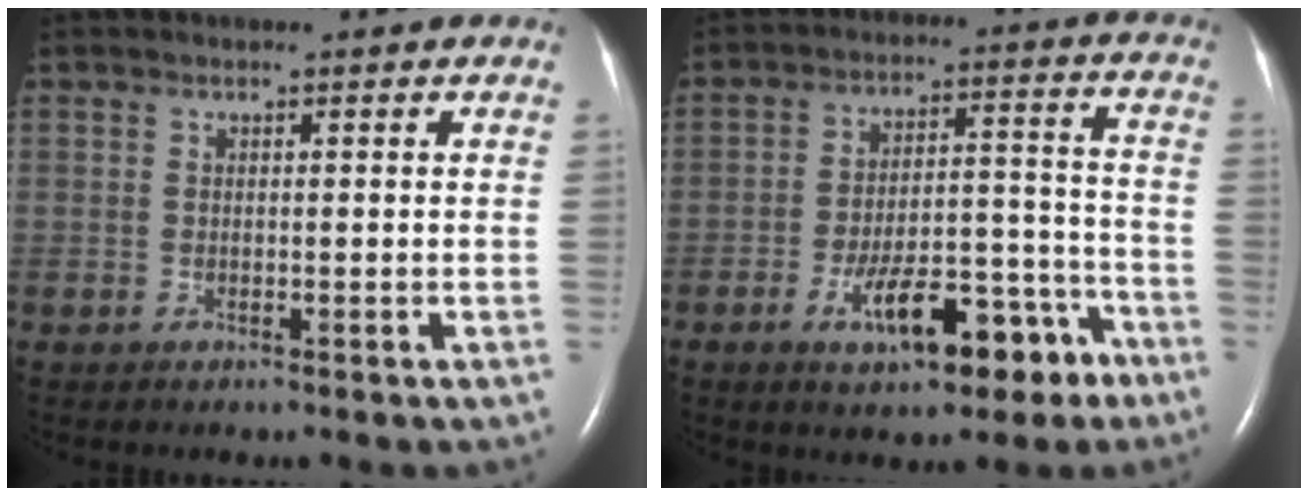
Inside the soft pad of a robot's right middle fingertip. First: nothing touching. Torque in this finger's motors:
{"motor_torque": [1.14, -1.00, 0.31, 0.13]}